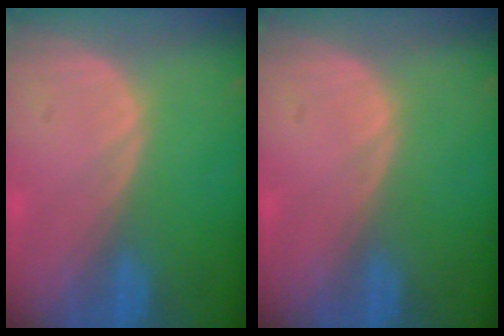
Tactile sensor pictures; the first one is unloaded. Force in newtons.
{"total": 0.0}